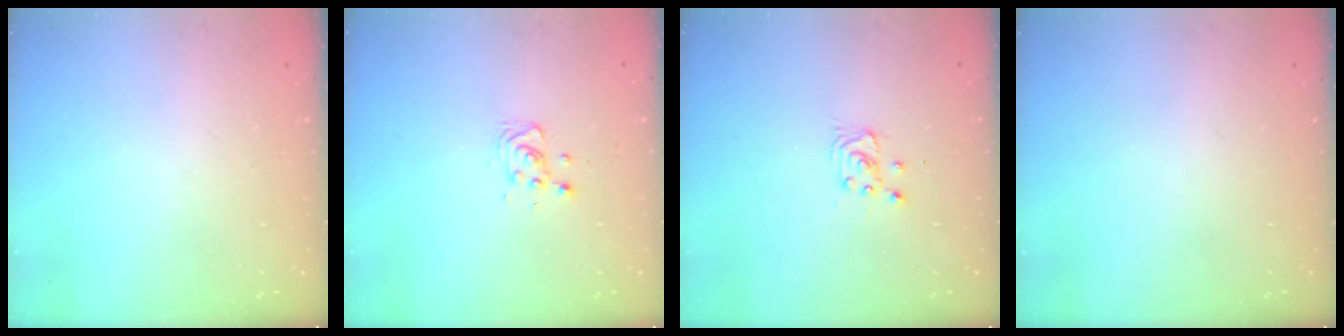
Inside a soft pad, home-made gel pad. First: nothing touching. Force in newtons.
{"total": 5.4, "press": 5.3, "slide": 1.2}
{"total": 2.9, "press": 2.9, "slide": 0.4}
{"total": 0.0}